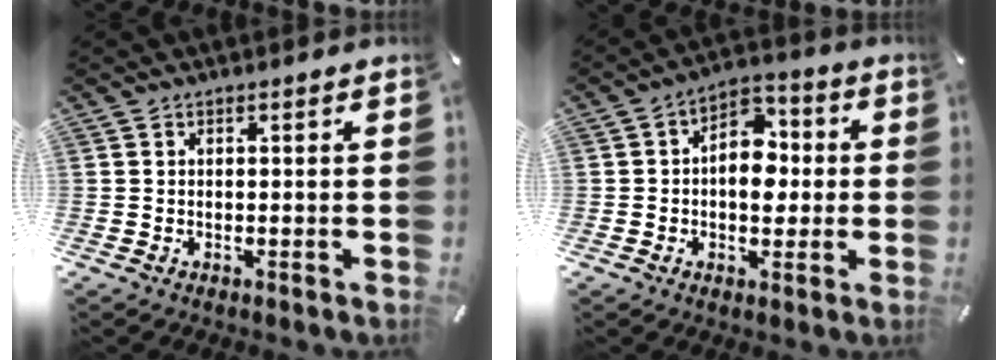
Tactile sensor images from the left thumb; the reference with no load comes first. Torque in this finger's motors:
{"motor_torque": [0.17, 0.47, 0.90, -0.05, 0.13]}